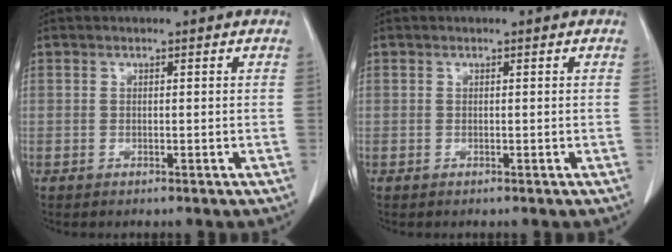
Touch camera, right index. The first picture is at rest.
{"total": 0.0}